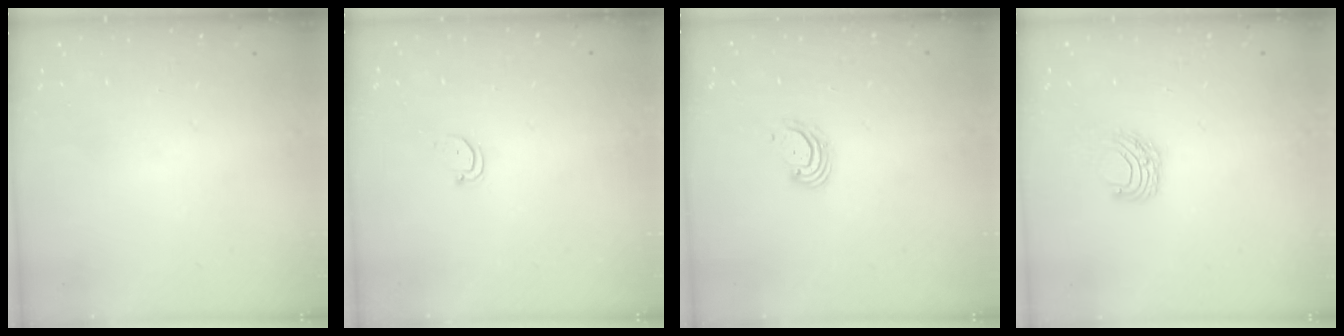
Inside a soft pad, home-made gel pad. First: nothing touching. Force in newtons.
{"total": 2.4, "press": 2.4, "slide": 0.2}
{"total": 2.9, "press": 2.9, "slide": 0.1}
{"total": 6.7, "press": 6.7, "slide": 0.5}